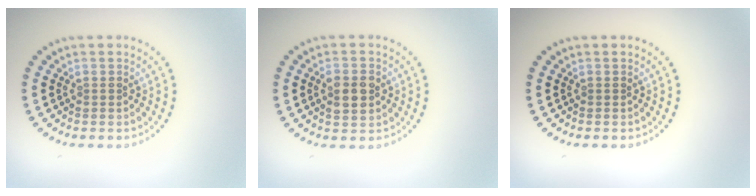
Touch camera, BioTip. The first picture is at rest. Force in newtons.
{"total": 2.7, "press": 2.7, "slide": 0.1}
{"total": 0.0}